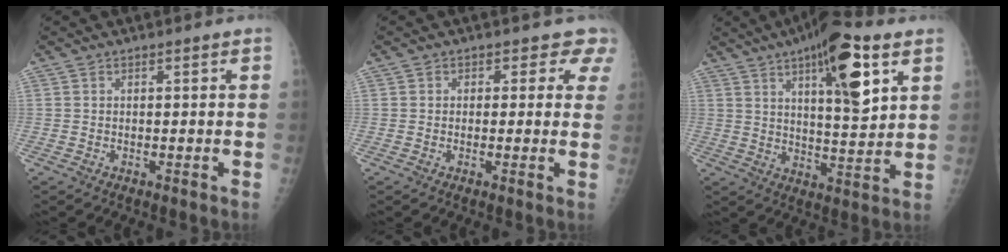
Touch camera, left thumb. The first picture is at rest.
{"total": 3.5, "force": [2.2, 2.7, -0.3], "torque": [0.045, -0.008, 0.000]}
{"total": 15.6, "force": [7.4, 4.5, 13.0], "torque": [-0.181, -0.030, 0.113]}